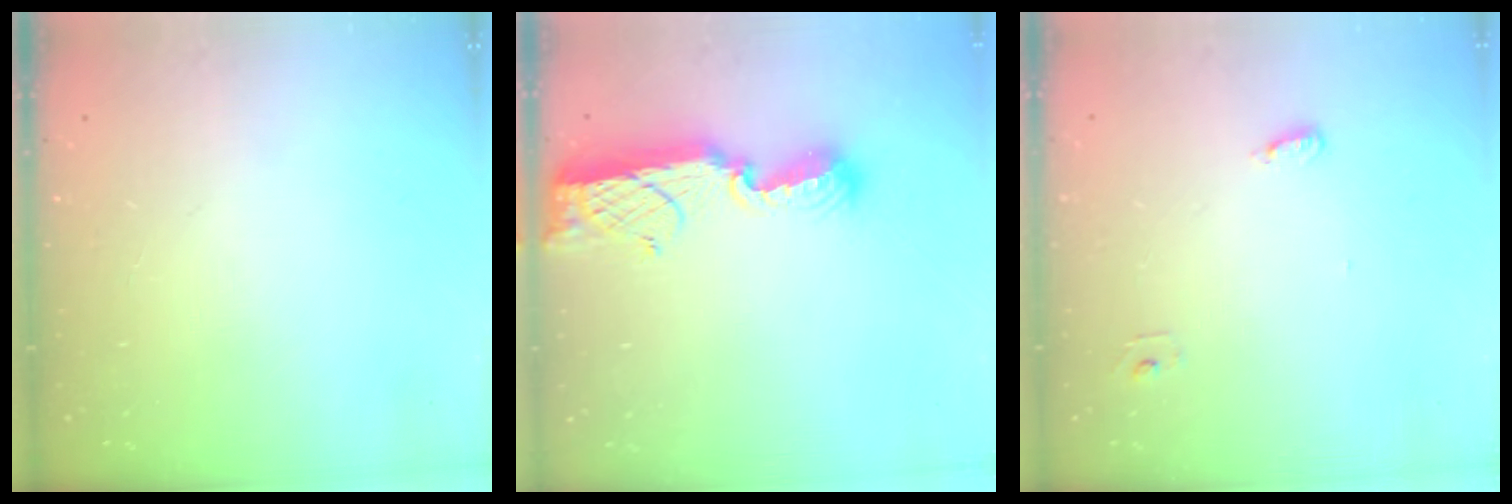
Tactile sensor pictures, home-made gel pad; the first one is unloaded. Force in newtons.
{"total": 11.0, "press": 11.0, "slide": 0.6}
{"total": 4.5, "press": 4.3, "slide": 1.2}